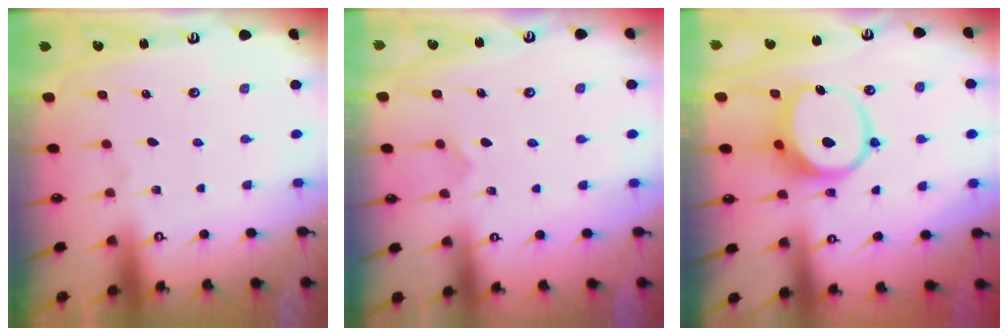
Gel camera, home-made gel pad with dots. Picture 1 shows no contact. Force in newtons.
{"total": 3.8, "press": 3.8, "slide": 0.2}
{"total": 9.0, "press": 8.9, "slide": 1.3}